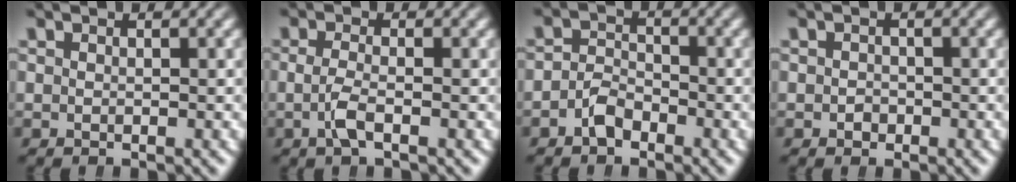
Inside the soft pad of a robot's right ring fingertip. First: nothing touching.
{"total": 1.8, "force": [-0.8, 0.3, 1.6], "torque": [-0.042, -0.015, -0.010]}
{"total": 2.2, "force": [-1.6, 1.4, 0.7], "torque": [-0.018, -0.010, -0.027]}
{"total": 0.6, "force": [-0.5, 0.3, -0.3], "torque": [0.003, -0.008, -0.005]}